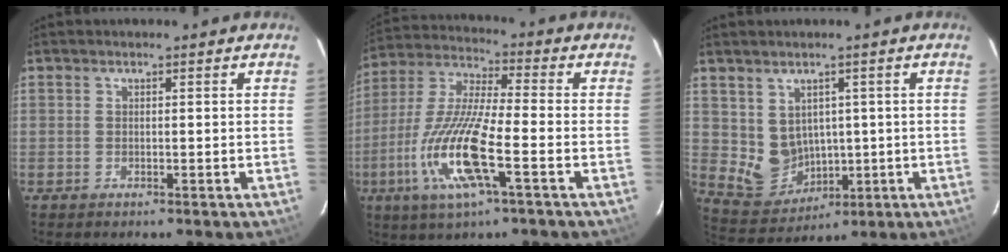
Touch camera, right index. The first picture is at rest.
{"total": 15.7, "force": [-5.6, 2.5, 14.5], "torque": [-0.309, -0.012, -0.115]}
{"total": 7.6, "force": [1.1, 6.8, 3.1], "torque": [-0.068, -0.002, 0.048]}